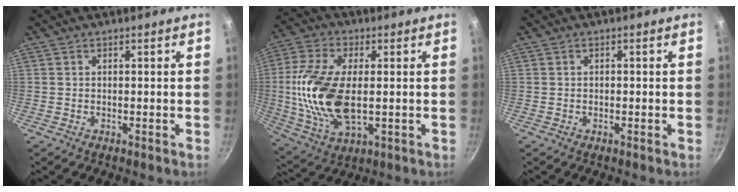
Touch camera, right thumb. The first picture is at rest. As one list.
[{"total": 16.9, "force": [0.0, 8.7, 14.5], "torque": [-0.291, -0.002, -0.001]}, {"total": 0.0}]